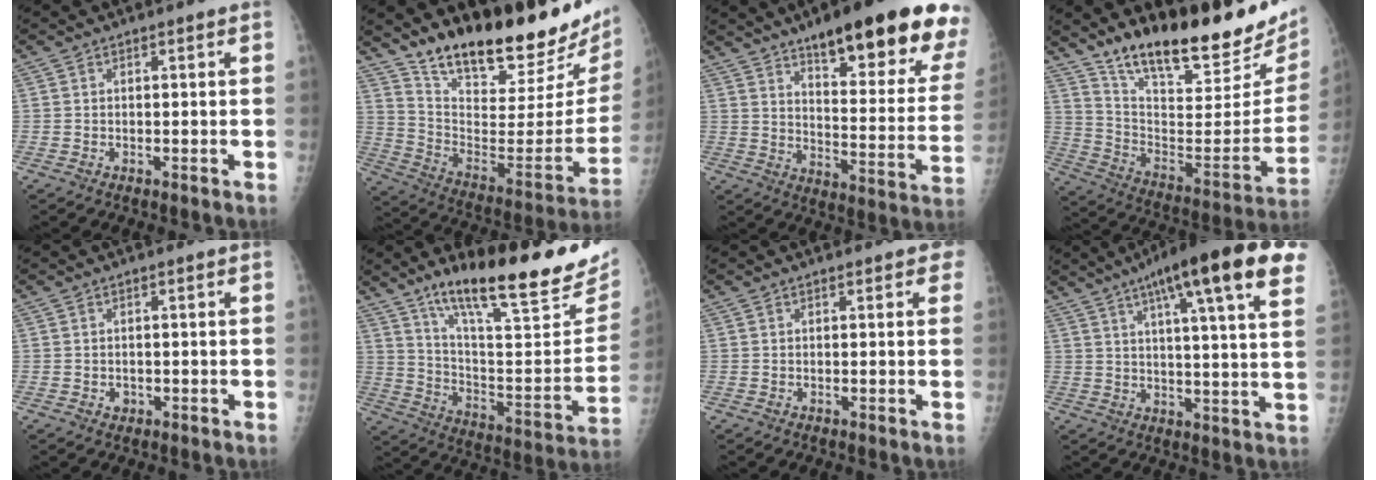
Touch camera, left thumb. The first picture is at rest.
{"total": 27.9, "force": [22.8, 6.7, 14.6], "torque": [-0.204, -0.142, 0.343]}
{"total": 26.3, "force": [16.9, 6.1, 19.2], "torque": [-0.230, -0.065, 0.232]}
{"total": 28.3, "force": [21.5, 7.7, 16.7], "torque": [-0.230, -0.107, 0.331]}
{"total": 1.0, "force": [-0.3, 0.9, 0.4], "torque": [-0.002, 0.002, -0.001]}
{"total": 27.6, "force": [18.7, 6.4, 19.3], "torque": [-0.260, -0.081, 0.298]}
{"total": 2.0, "force": [1.2, 1.0, 1.2], "torque": [0.004, 0.000, 0.009]}
{"total": 22.9, "force": [12.7, 3.5, 18.7], "torque": [-0.270, -0.010, 0.167]}